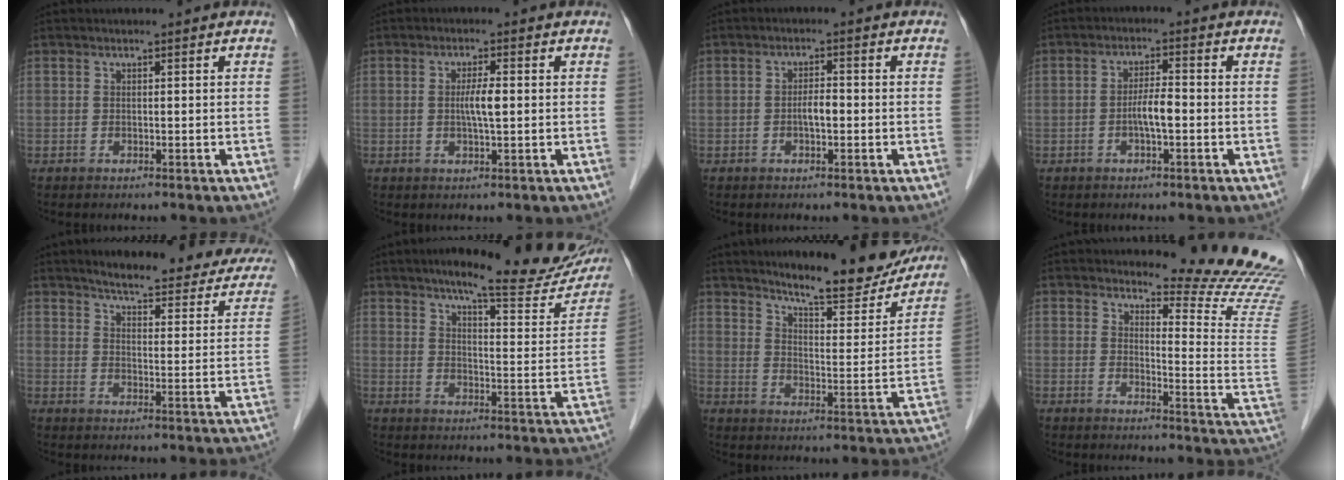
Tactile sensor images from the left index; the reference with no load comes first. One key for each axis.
{"total": 3.2, "fx": 0.1, "fy": 0.3, "fz": 3.2, "tx": -0.060, "ty": -0.001, "tz": 0.001}
{"total": 2.3, "fx": -0.6, "fy": 0.8, "fz": 2.1, "tx": -0.037, "ty": 0.005, "tz": -0.011}
{"total": 3.6, "fx": -1.0, "fy": 0.6, "fz": 3.5, "tx": -0.067, "ty": 0.003, "tz": -0.019}
{"total": 21.9, "fx": 18.7, "fy": 5.0, "fz": 10.3, "tx": -0.107, "ty": -0.028, "tz": 0.210}
{"total": 20.0, "fx": 16.8, "fy": 3.1, "fz": 10.4, "tx": -0.126, "ty": -0.033, "tz": 0.205}
{"total": 16.8, "fx": 14.9, "fy": 2.7, "fz": 7.2, "tx": -0.096, "ty": -0.037, "tz": 0.198}
{"total": 14.0, "fx": 13.5, "fy": -1.6, "fz": 3.4, "tx": -0.046, "ty": -0.136, "tz": 0.146}